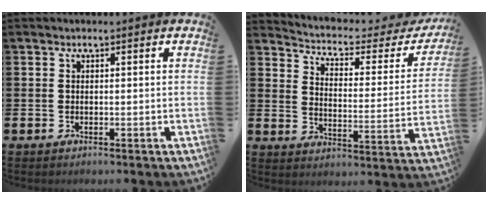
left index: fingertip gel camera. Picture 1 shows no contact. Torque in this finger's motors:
{"motor_torque": [0.84, -1.30, 0.06, 0.01]}